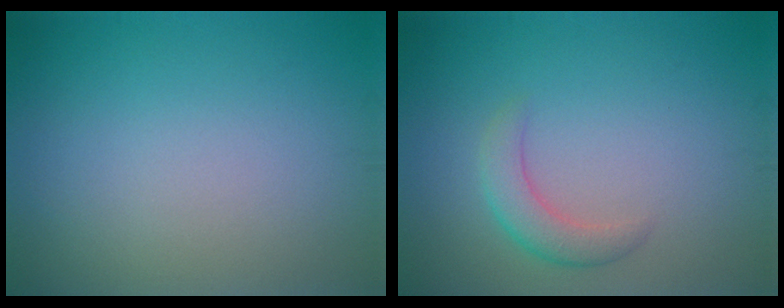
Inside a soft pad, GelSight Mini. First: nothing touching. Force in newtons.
{"total": 2.5, "press": 2.5, "slide": 0.0}